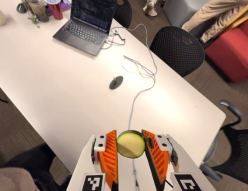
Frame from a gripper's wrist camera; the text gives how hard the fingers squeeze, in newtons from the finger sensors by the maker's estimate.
{"total": 9.4, "left": 9.6, "right": 9.3}